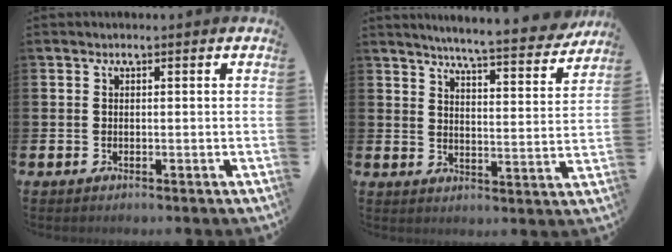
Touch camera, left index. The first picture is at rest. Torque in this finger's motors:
{"motor_torque": [1.01, -1.13, 0.38, 0.12]}